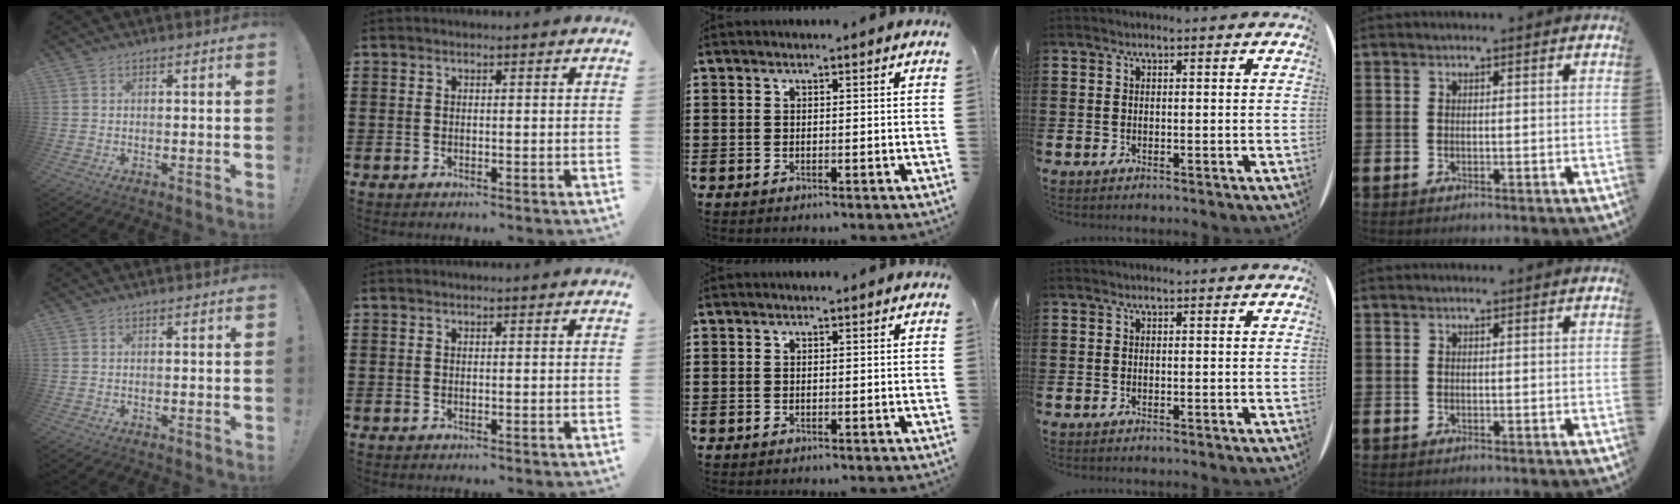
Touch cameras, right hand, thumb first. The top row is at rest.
{}